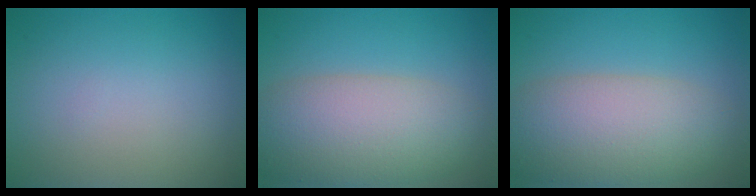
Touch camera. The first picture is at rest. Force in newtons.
{"total": 8.5, "press": 8.5, "slide": 0.8}
{"total": 8.5, "press": 8.5, "slide": 0.8}